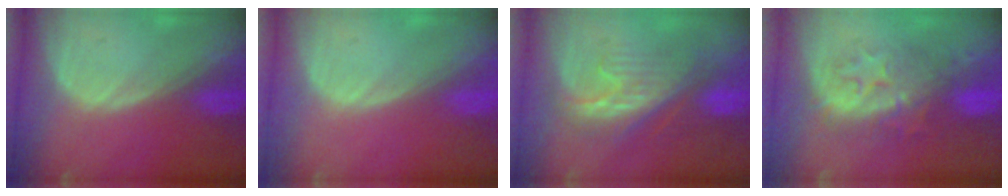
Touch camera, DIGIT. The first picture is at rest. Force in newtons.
{"total": 0.0}
{"total": 7.9, "press": 7.8, "slide": 1.3}
{"total": 8.3, "press": 8.2, "slide": 1.0}